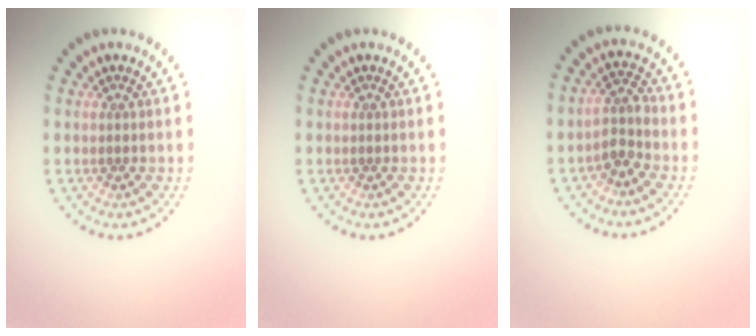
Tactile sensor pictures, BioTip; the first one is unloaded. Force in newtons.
{"total": 0.0}
{"total": 2.2, "press": 1.9, "slide": 1.2}